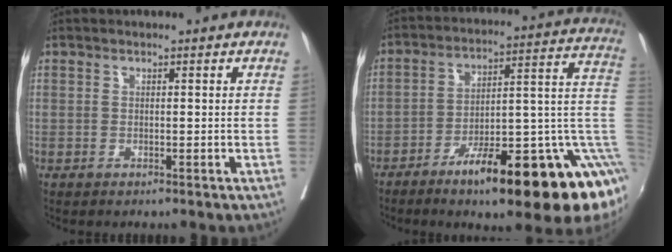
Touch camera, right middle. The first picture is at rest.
{"total": 24.4, "force": [-9.5, 4.7, 22.0], "torque": [-0.190, 0.040, -0.135]}